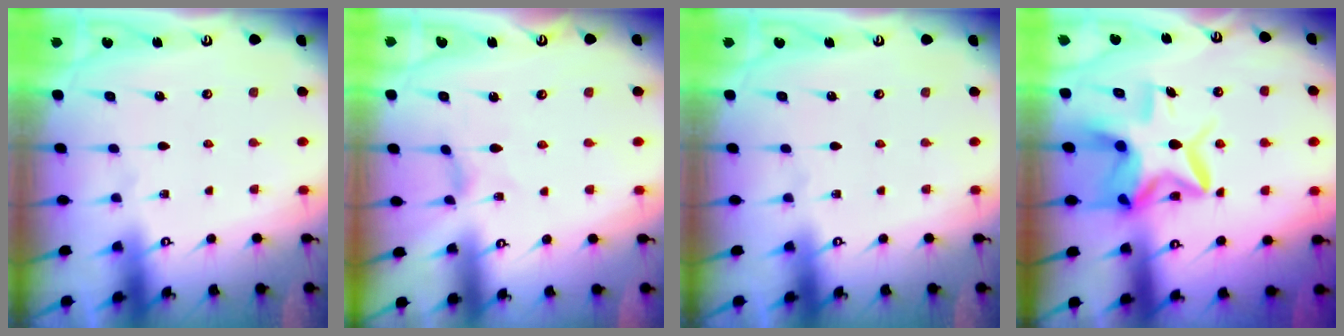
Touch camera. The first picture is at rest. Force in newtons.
{"total": 0.6, "press": 0.5, "slide": 0.2}
{"total": 0.0}
{"total": 12.7, "press": 12.6, "slide": 2.0}